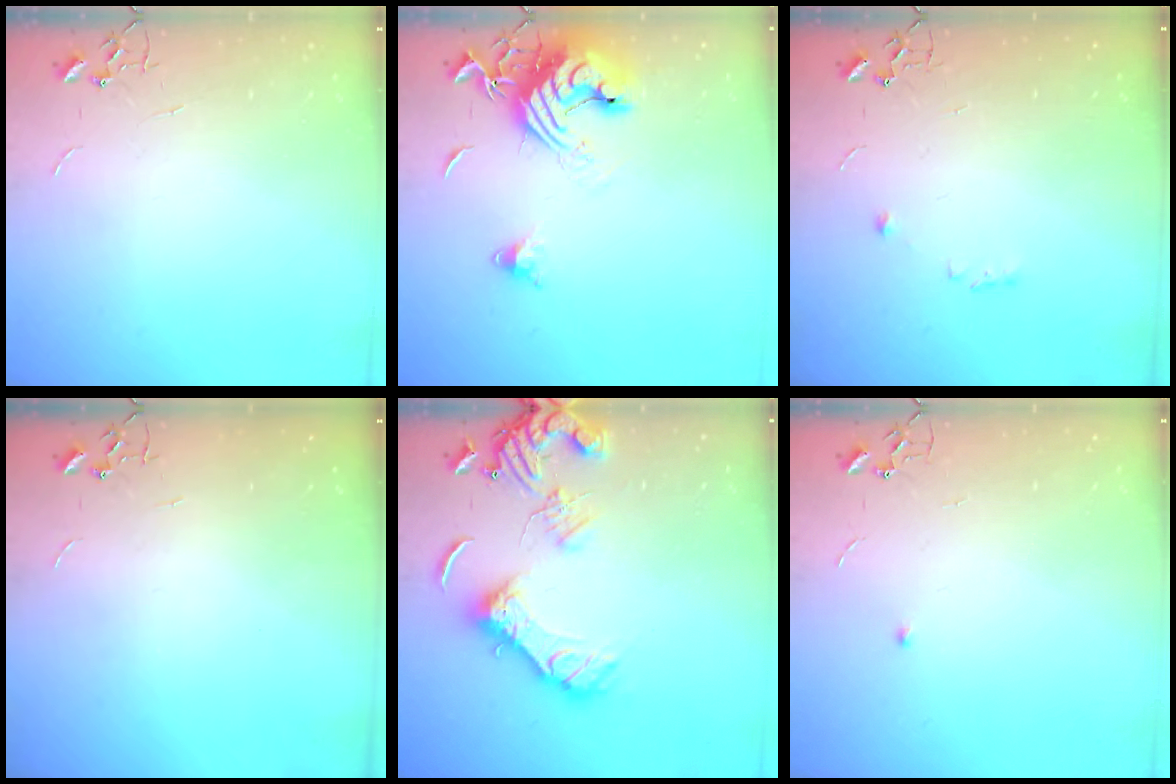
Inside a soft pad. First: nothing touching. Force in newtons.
{"total": 15.0, "press": 14.8, "slide": 2.1}
{"total": 4.9, "press": 4.8, "slide": 0.9}
{"total": 0.0}
{"total": 15.8, "press": 15.7, "slide": 2.0}
{"total": 3.8, "press": 3.7, "slide": 0.7}